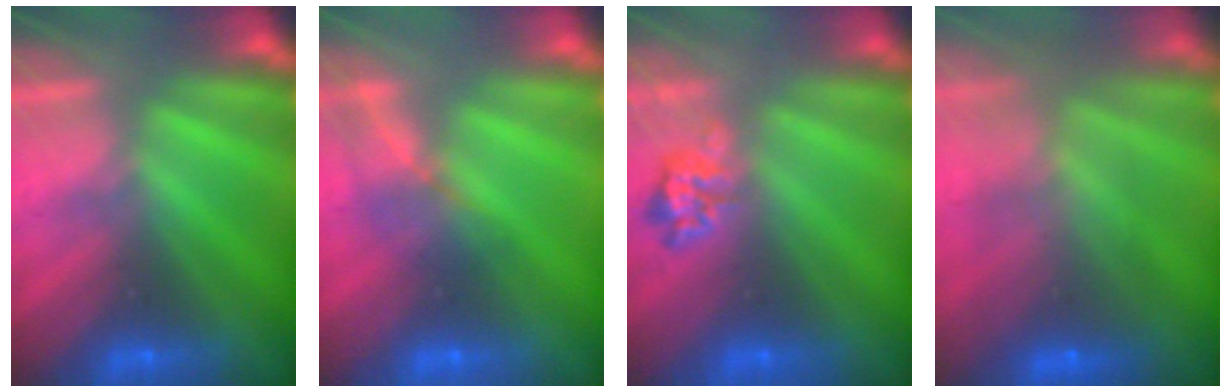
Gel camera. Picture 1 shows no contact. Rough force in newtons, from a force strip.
{"total": 1.6}
{"total": 2.3}
{"total": 8.6}